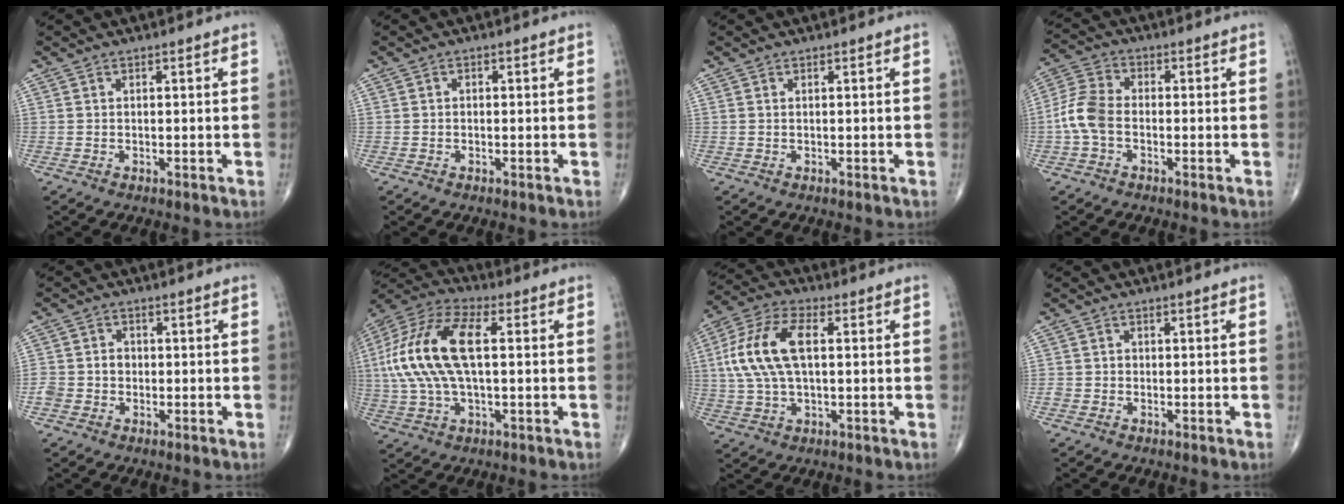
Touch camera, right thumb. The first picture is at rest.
{"total": 0.6, "force": [-0.1, 0.5, 0.3], "torque": [0.002, 0.003, -0.005]}
{"total": 0.0}
{"total": 7.2, "force": [-1.5, 4.6, 5.3], "torque": [-0.116, 0.022, -0.043]}
{"total": 4.2, "force": [-0.9, 3.7, 1.8], "torque": [-0.023, 0.019, -0.016]}
{"total": 18.5, "force": [1.8, 8.5, 16.3], "torque": [-0.351, 0.029, 0.029]}
{"total": 13.7, "force": [1.7, 7.0, 11.7], "torque": [-0.245, 0.021, 0.030]}
{"total": 1.5, "force": [-0.4, 1.3, 0.4], "torque": [0.004, 0.007, -0.009]}